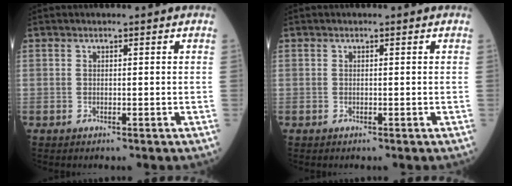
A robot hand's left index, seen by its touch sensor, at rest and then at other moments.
{"total": 0.0}